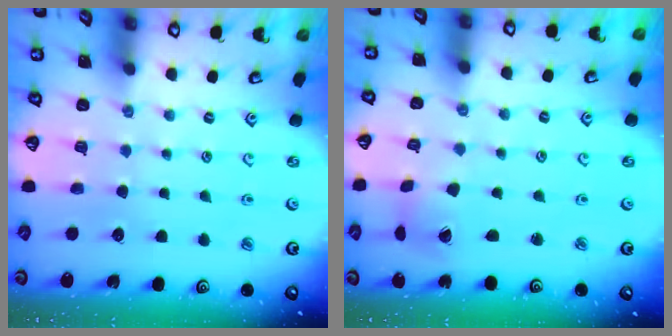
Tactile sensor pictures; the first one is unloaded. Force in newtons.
{"total": 3.0, "press": 2.9, "slide": 0.5}